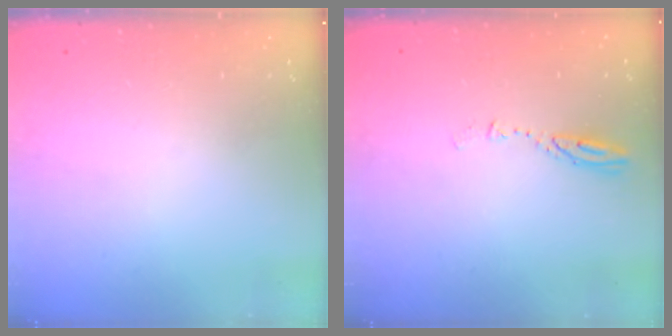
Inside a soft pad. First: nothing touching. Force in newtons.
{"total": 3.9, "press": 3.9, "slide": 0.3}